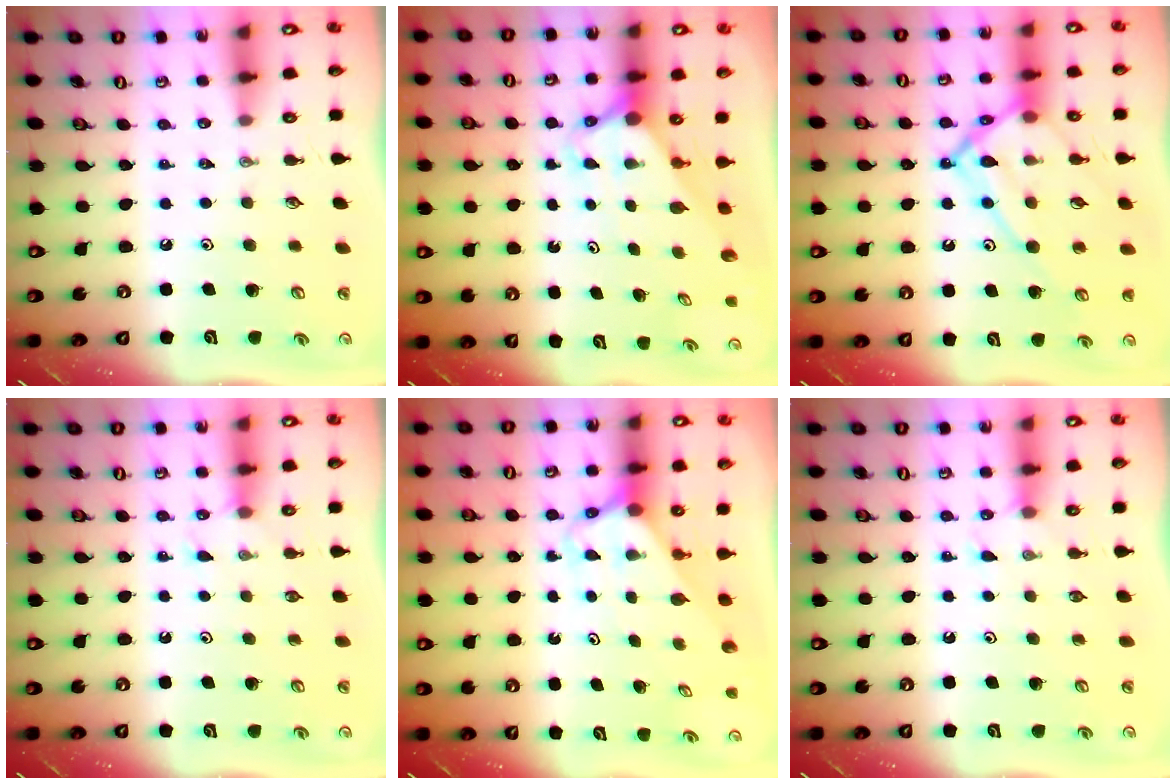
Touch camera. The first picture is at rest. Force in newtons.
{"total": 2.7, "press": 2.7, "slide": 0.1}
{"total": 15.4, "press": 15.3, "slide": 1.6}
{"total": 4.6, "press": 4.6, "slide": 0.5}
{"total": 2.8, "press": 2.8, "slide": 0.2}
{"total": 4.6, "press": 4.6, "slide": 0.5}